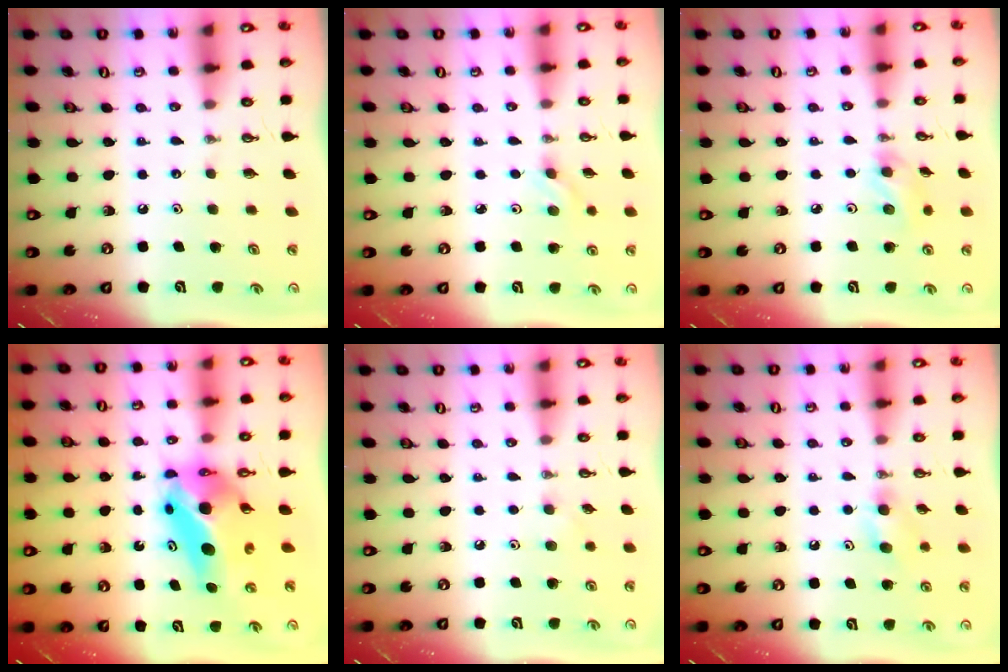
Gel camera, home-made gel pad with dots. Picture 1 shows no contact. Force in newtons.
{"total": 3.0, "press": 2.6, "slide": 1.5}
{"total": 5.8, "press": 5.7, "slide": 1.0}
{"total": 10.0, "press": 9.7, "slide": 2.3}
{"total": 4.8, "press": 4.6, "slide": 1.3}
{"total": 7.2, "press": 7.2, "slide": 1.1}